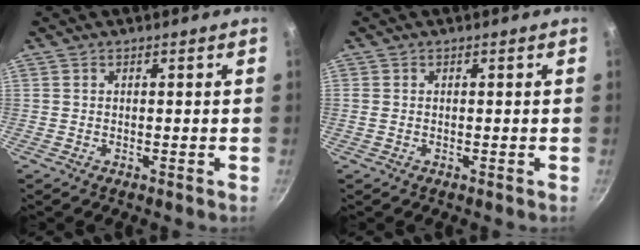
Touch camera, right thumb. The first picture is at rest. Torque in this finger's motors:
{"motor_torque": [0.16, -0.12, -0.33, -0.03, -0.09]}